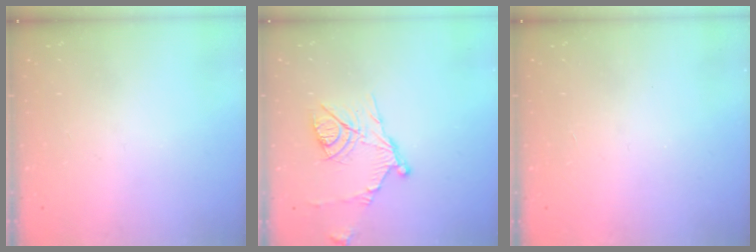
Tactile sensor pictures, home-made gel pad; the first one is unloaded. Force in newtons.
{"total": 12.8, "press": 12.8, "slide": 0.8}
{"total": 1.6, "press": 1.6, "slide": 0.1}